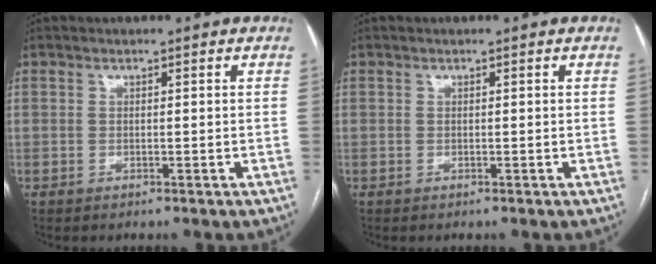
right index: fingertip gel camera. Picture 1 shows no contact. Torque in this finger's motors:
{"motor_torque": [0.04, 0.03, 0.02, 0.00]}